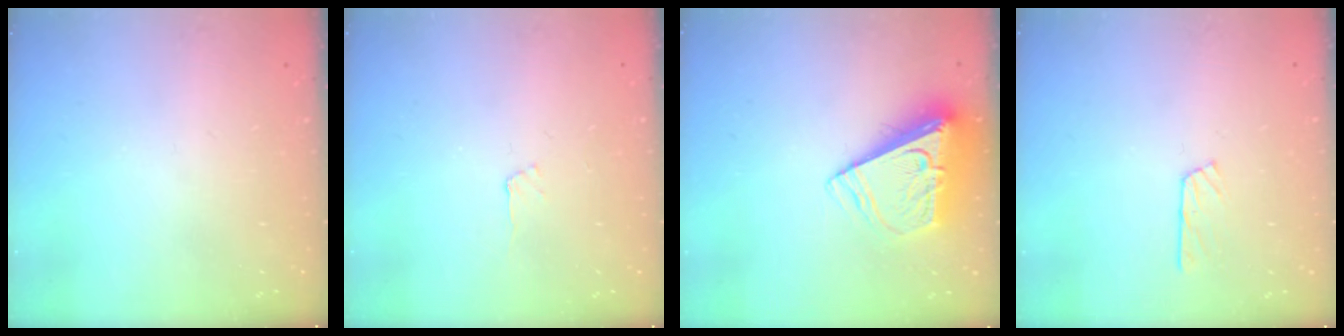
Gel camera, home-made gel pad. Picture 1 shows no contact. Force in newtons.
{"total": 3.4, "press": 3.3, "slide": 0.4}
{"total": 9.9, "press": 9.9, "slide": 1.3}
{"total": 5.8, "press": 5.8, "slide": 0.4}